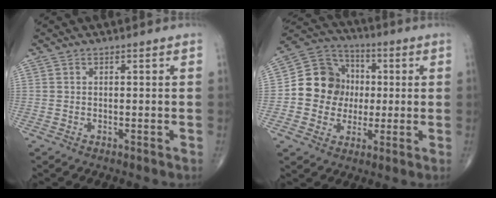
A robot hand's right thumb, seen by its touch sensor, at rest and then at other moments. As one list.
[{"total": 12.9, "force": [-0.1, 11.8, 5.4], "torque": [-0.053, 0.024, -0.007]}]